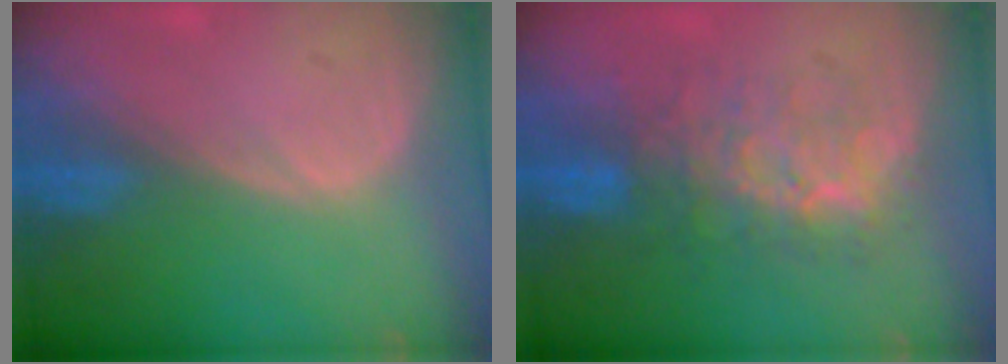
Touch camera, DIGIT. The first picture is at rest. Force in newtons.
{"total": 7.7, "press": 7.6, "slide": 1.4}